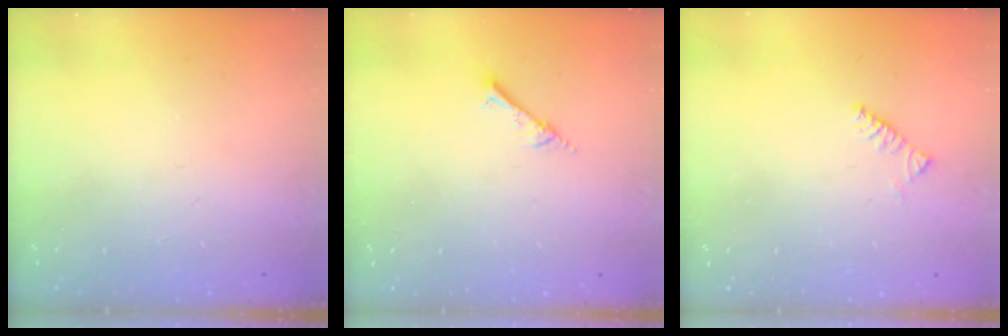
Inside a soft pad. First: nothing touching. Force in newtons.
{"total": 2.0, "press": 2.0, "slide": 0.2}
{"total": 2.9, "press": 2.9, "slide": 0.5}